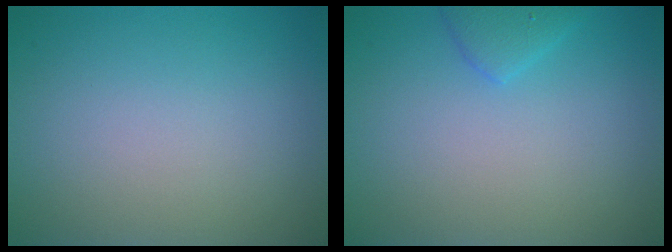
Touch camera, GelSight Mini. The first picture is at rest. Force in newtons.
{"total": 1.6, "press": 1.6, "slide": 0.2}